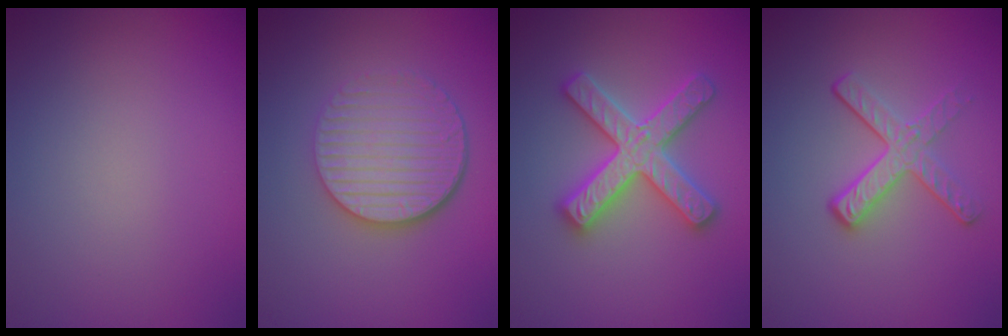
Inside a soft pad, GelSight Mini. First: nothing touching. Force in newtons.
{"total": 5.5, "press": 3.9, "slide": 3.9}
{"total": 4.7, "press": 4.6, "slide": 0.7}
{"total": 3.1, "press": 2.4, "slide": 1.9}